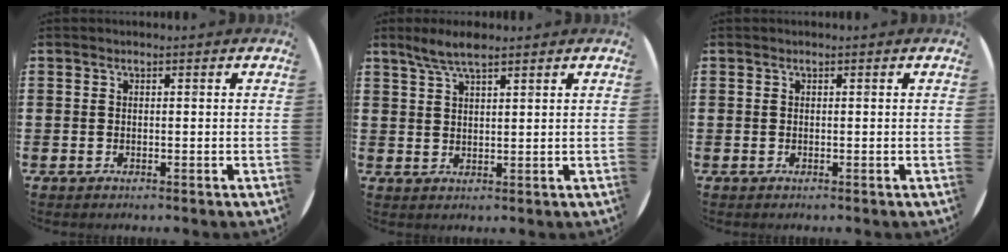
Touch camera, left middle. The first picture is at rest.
{"total": 4.1, "force": [3.3, 0.9, 2.3], "torque": [-0.043, -0.005, 0.058]}
{"total": 0.0}